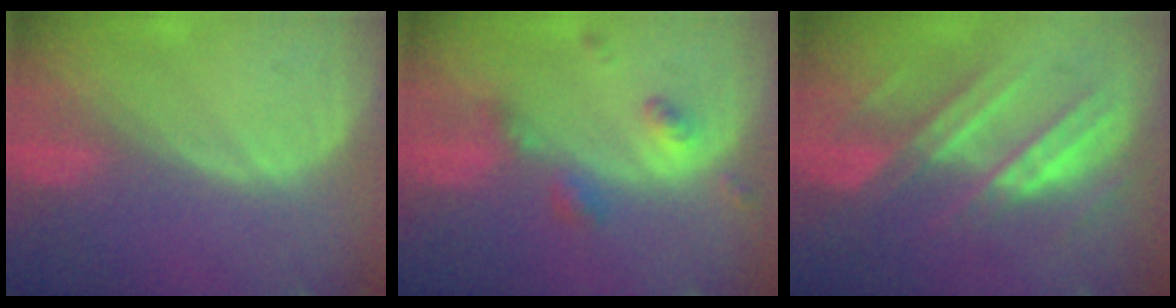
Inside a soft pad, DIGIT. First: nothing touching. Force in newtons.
{"total": 5.1, "press": 4.5, "slide": 2.5}
{"total": 7.7, "press": 7.6, "slide": 0.8}